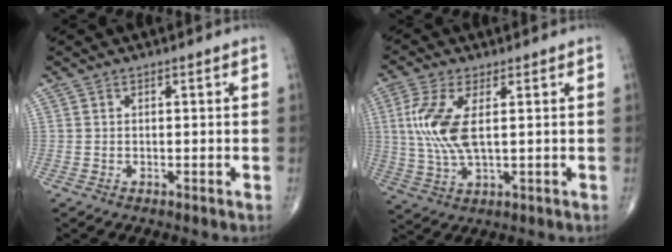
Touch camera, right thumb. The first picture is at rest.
{"total": 10.0, "force": [1.7, 3.9, 9.0], "torque": [-0.215, -0.003, 0.038]}